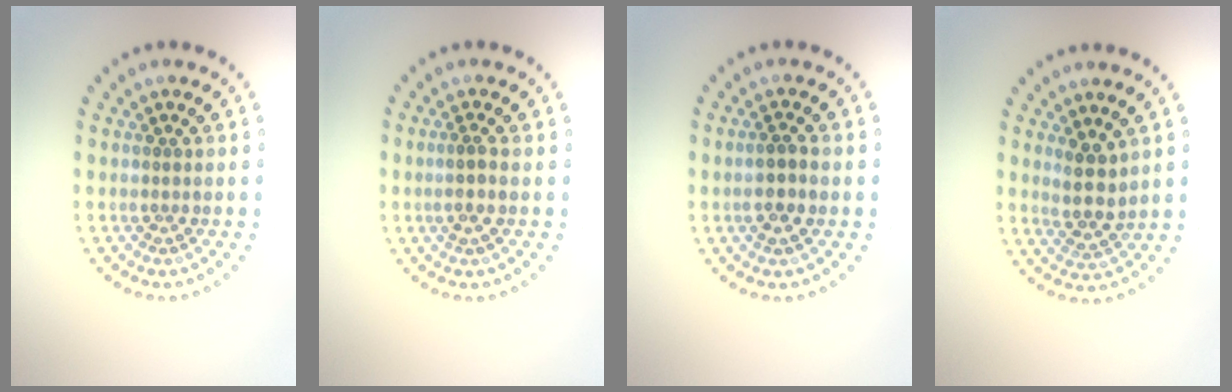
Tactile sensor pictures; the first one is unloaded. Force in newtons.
{"total": 1.3, "press": 1.1, "slide": 0.7}
{"total": 2.2, "press": 2.1, "slide": 0.7}
{"total": 2.8, "press": 2.4, "slide": 1.4}